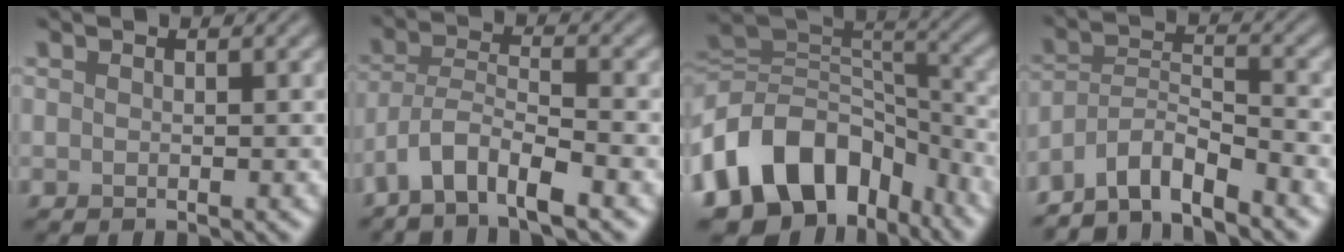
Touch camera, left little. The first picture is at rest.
{"total": 5.0, "force": [-3.7, 1.1, 3.1], "torque": [-0.056, 0.001, -0.075]}
{"total": 12.5, "force": [-6.2, 8.7, 6.5], "torque": [-0.117, 0.011, -0.114]}
{"total": 5.4, "force": [-4.8, 0.9, 2.3], "torque": [-0.037, 0.001, -0.086]}